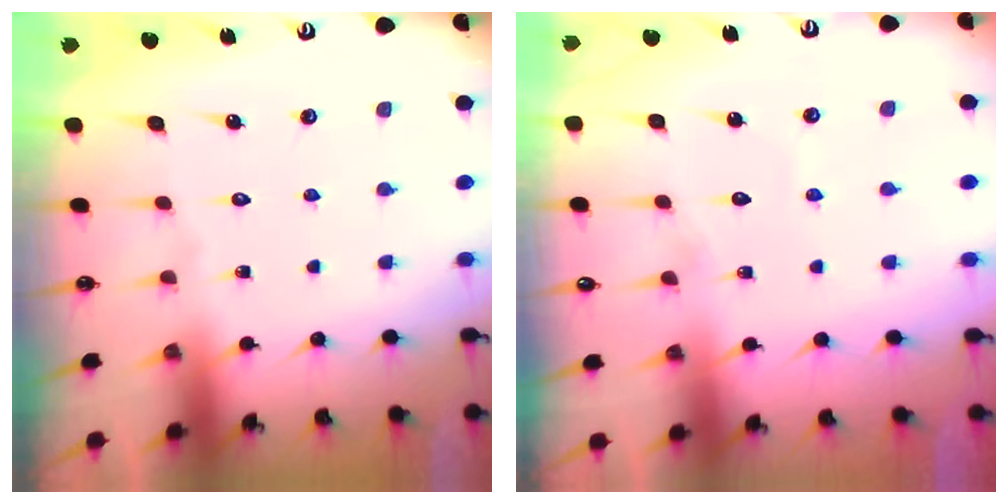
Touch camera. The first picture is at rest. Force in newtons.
{"total": 4.4, "press": 4.4, "slide": 0.3}